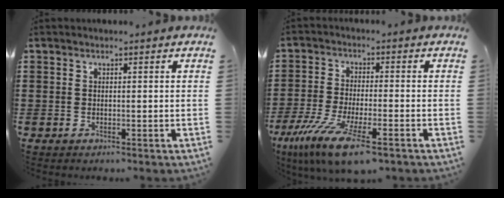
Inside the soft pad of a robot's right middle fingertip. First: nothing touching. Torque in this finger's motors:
{"motor_torque": [2.14, 0.00, 1.03, 0.20]}